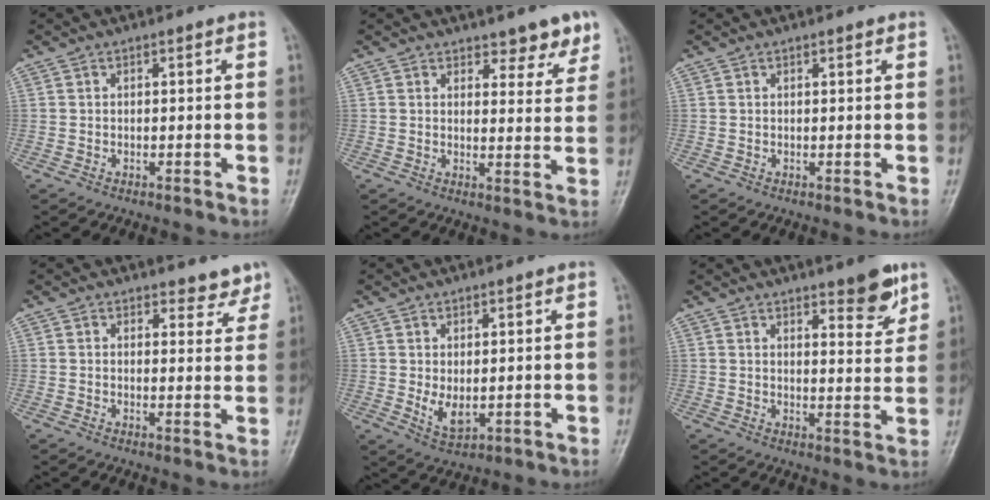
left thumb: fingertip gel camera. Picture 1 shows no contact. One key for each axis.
{"total": 5.5, "fx": 4.4, "fy": 2.3, "fz": 2.4, "tx": -0.001, "ty": -0.031, "tz": 0.057}
{"total": 0.8, "fx": 0.6, "fy": 0.3, "fz": 0.4, "tx": -0.007, "ty": -0.003, "tz": 0.008}
{"total": 4.2, "fx": 3.7, "fy": 1.9, "fz": 0.6, "tx": 0.021, "ty": -0.027, "tz": 0.036}
{"total": 4.7, "fx": 0.7, "fy": 2.6, "fz": 3.8, "tx": -0.061, "ty": -0.015, "tz": 0.024}
{"total": 7.3, "fx": 5.0, "fy": 2.0, "fz": 4.9, "tx": -0.048, "ty": -0.036, "tz": 0.068}